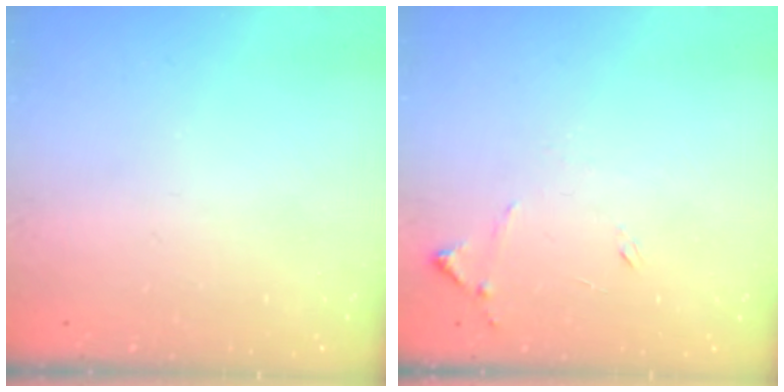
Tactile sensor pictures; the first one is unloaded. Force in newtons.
{"total": 8.0, "press": 8.0, "slide": 0.7}